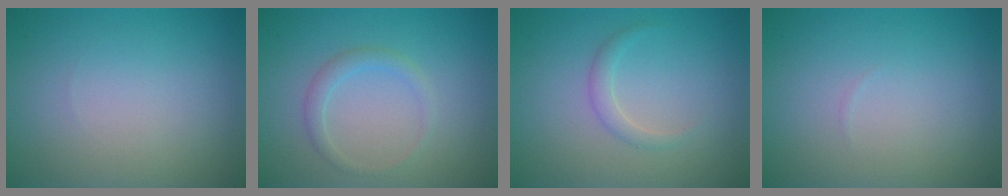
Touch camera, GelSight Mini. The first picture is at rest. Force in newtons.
{"total": 1.5, "press": 1.5, "slide": 0.1}
{"total": 1.2, "press": 1.2, "slide": 0.0}
{"total": 0.0}